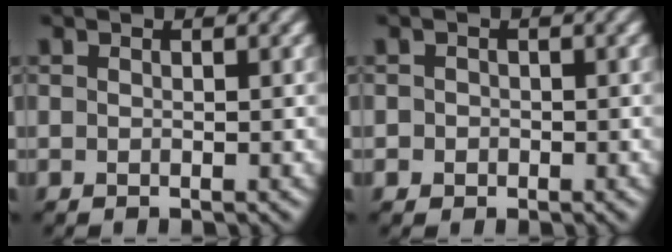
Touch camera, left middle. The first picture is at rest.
{"total": 0.9, "force": [-0.5, 0.8, -0.1], "torque": [0.015, -0.001, -0.009]}